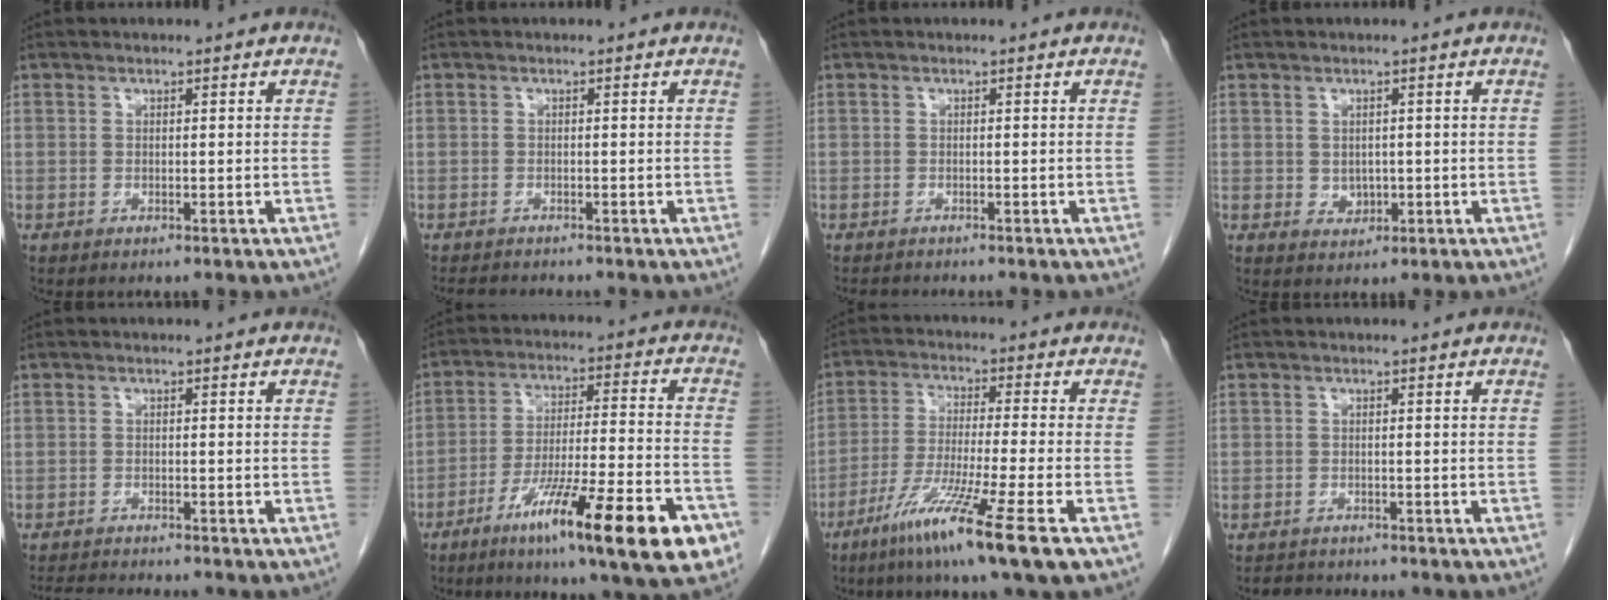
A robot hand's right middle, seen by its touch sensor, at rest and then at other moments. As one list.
[{"total": 3.4, "force": [-3.2, 0.6, 1.1], "torque": [-0.013, -0.010, -0.051]}, {"total": 2.6, "force": [-2.3, 0.7, 0.8], "torque": [-0.014, -0.007, -0.031]}, {"total": 2.1, "force": [-0.1, 1.7, 1.1], "torque": [-0.019, -0.001, 0.008]}, {"total": 4.2, "force": [-4.0, -0.1, 1.2], "torque": [-0.019, -0.016, -0.067]}, {"total": 19.5, "force": [-10.6, 1.4, 16.3], "torque": [-0.222, -0.026, -0.166]}, {"total": 12.9, "force": [-7.1, -1.1, 10.7], "torque": [-0.210, -0.045, -0.127]}, {"total": 2.6, "force": [-2.3, 1.1, 0.1], "torque": [-0.005, -0.003, -0.036]}]